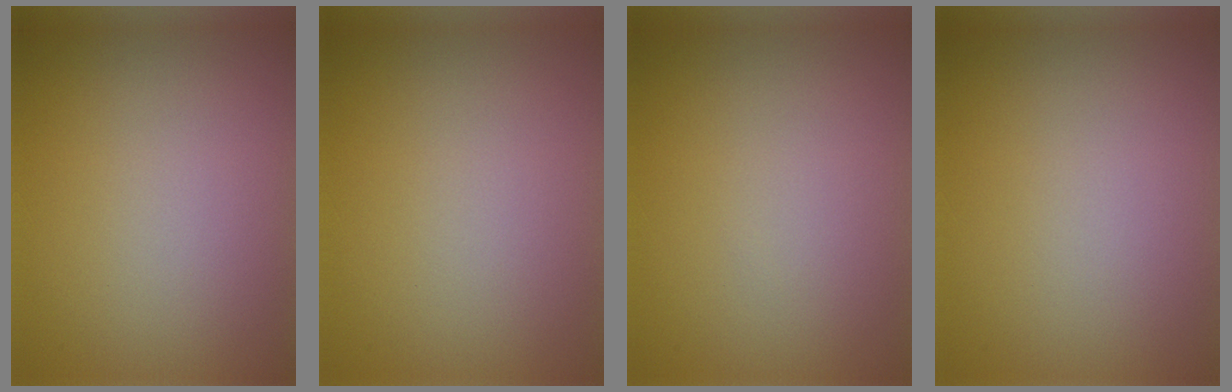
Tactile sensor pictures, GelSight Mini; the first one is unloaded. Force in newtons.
{"total": 0.0}
{"total": 0.0}
{"total": 0.0}